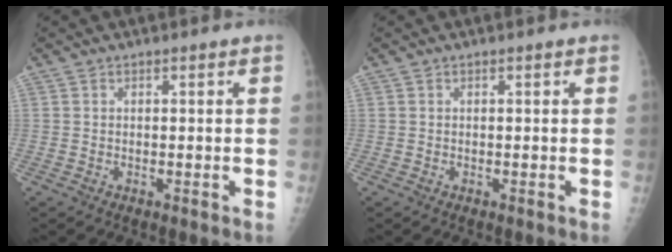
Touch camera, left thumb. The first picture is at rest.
{"total": 0.0}